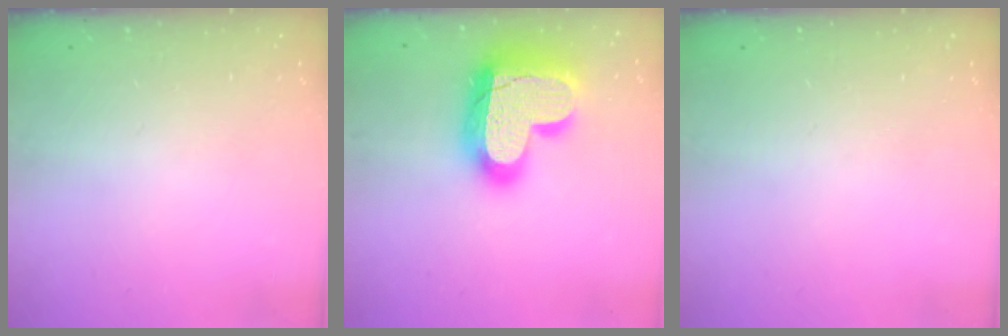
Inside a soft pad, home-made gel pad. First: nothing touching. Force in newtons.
{"total": 26.4, "press": 26.3, "slide": 2.0}
{"total": 0.0}